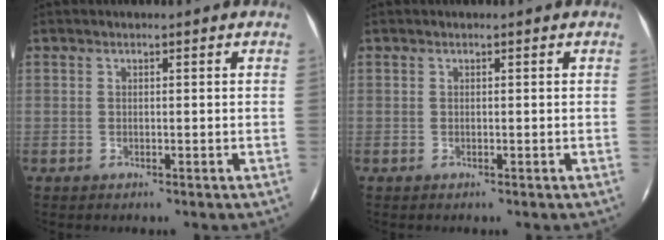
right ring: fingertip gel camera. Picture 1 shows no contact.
{"total": 0.0}